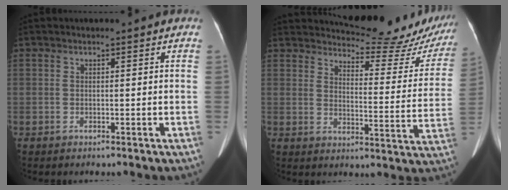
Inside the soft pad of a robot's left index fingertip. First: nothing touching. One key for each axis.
{"total": 17.2, "fx": 16.7, "fy": 2.7, "fz": 3.1, "tx": -0.022, "ty": -0.085, "tz": 0.182}